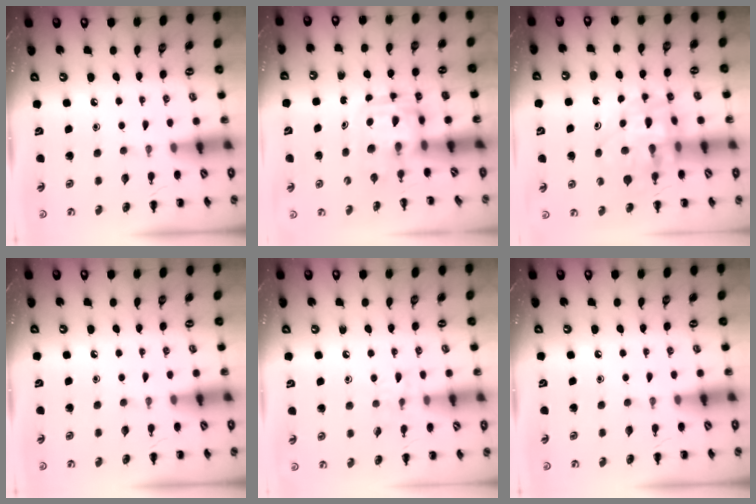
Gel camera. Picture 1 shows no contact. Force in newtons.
{"total": 3.0, "press": 3.0, "slide": 0.3}
{"total": 10.9, "press": 10.4, "slide": 3.3}
{"total": 0.0}
{"total": 5.6, "press": 5.5, "slide": 1.0}
{"total": 0.0}